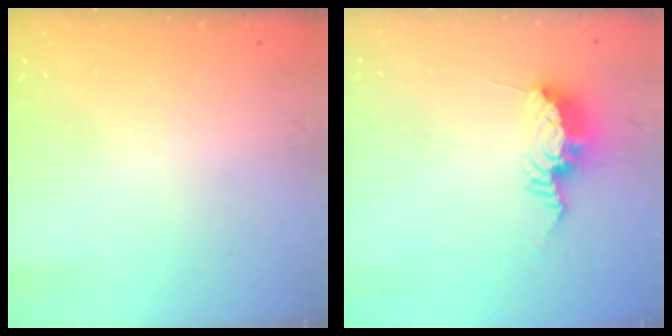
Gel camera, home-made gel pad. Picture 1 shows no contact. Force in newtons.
{"total": 9.5, "press": 9.5, "slide": 0.8}